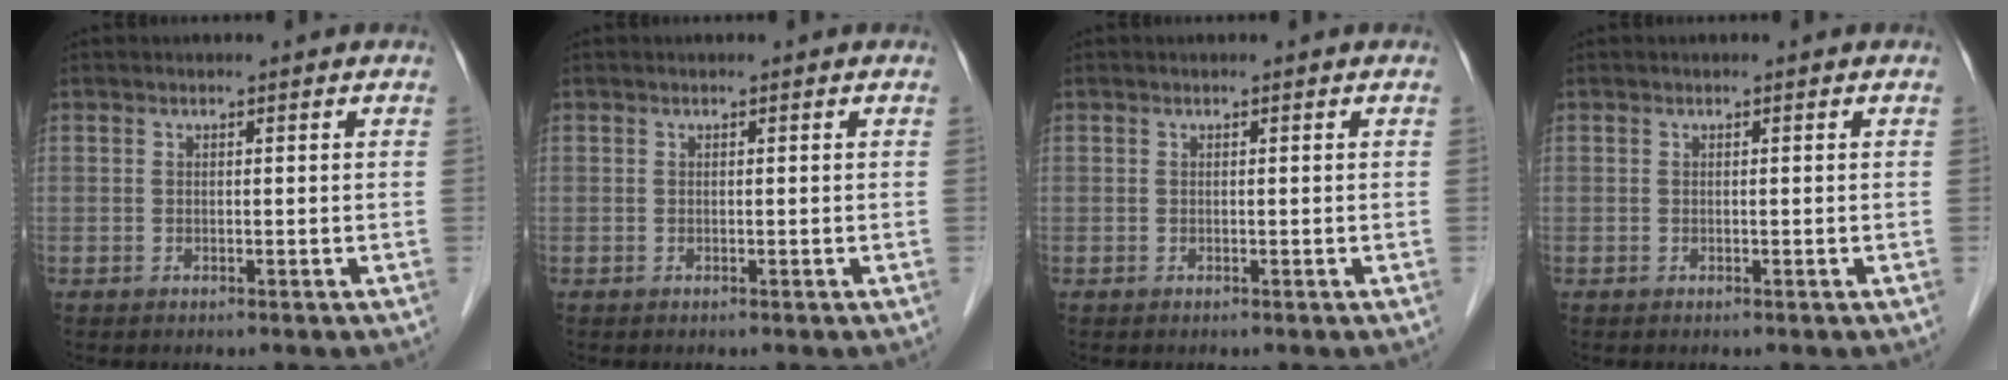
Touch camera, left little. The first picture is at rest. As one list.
[{"total": 0.0}, {"total": 0.0}, {"total": 0.0}]